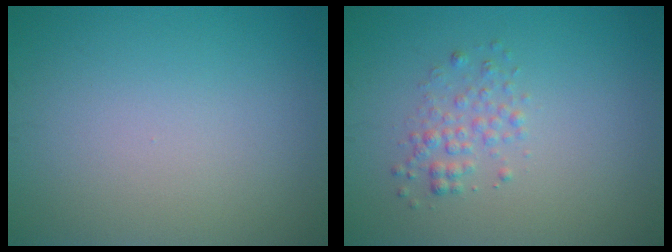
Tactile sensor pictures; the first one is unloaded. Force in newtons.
{"total": 1.8, "press": 1.8, "slide": 0.1}